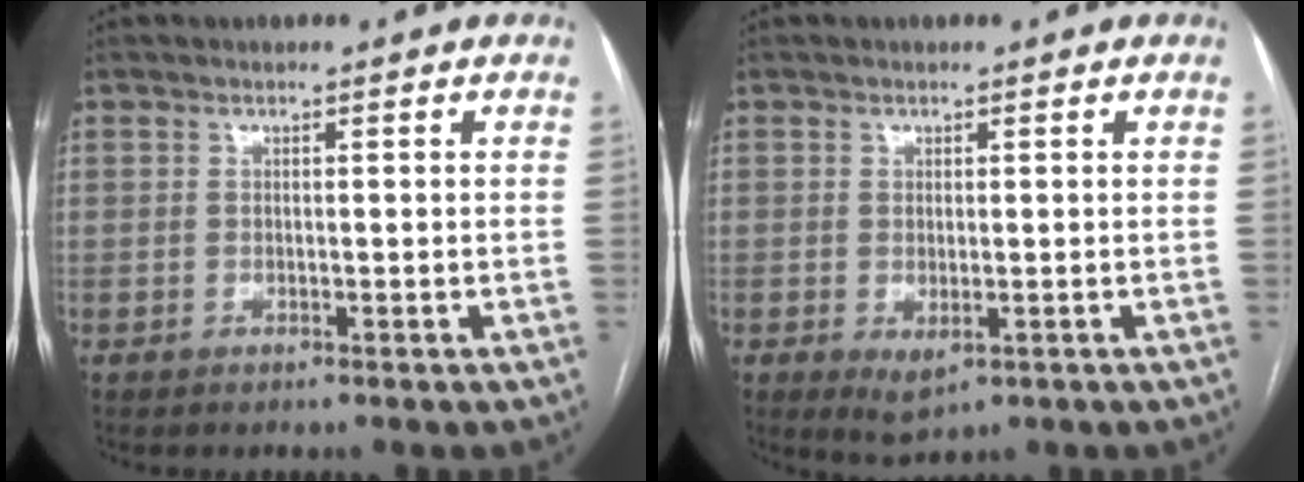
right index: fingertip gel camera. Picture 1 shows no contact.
{"total": 3.0, "force": [-0.9, 1.5, 2.4], "torque": [-0.036, -0.008, 0.000]}